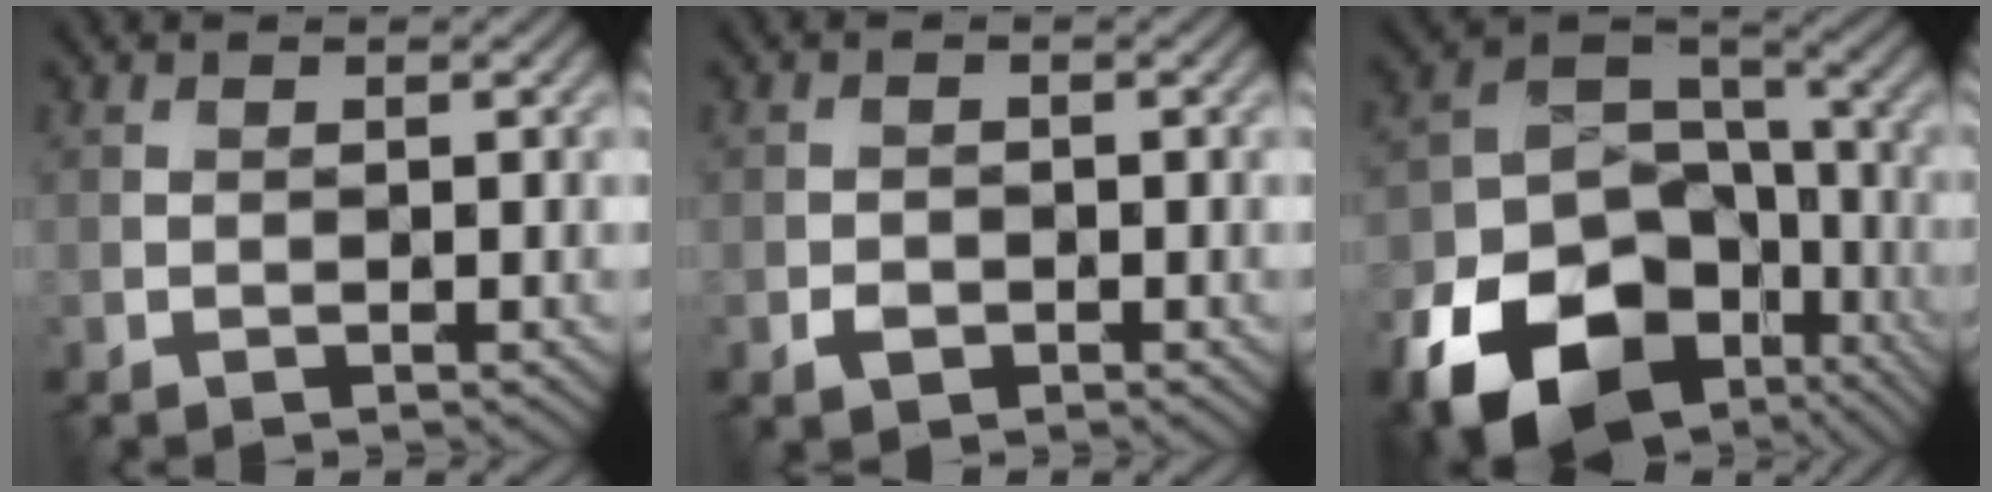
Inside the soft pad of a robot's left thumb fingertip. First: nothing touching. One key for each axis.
{"total": 1.4, "fx": -0.7, "fy": 1.0, "fz": 0.6, "tx": -0.012, "ty": -0.001, "tz": -0.015}
{"total": 16.7, "fx": -8.6, "fy": 11.2, "fz": 8.9, "tx": -0.181, "ty": -0.050, "tz": -0.145}